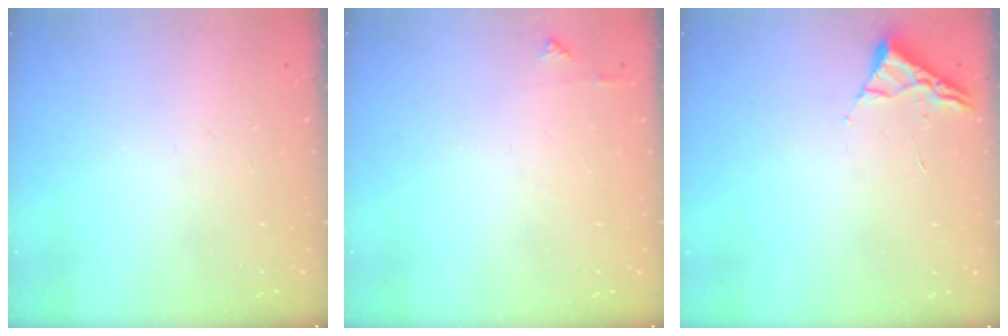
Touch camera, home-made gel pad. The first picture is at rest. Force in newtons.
{"total": 3.5, "press": 3.4, "slide": 0.5}
{"total": 3.1, "press": 3.0, "slide": 0.4}